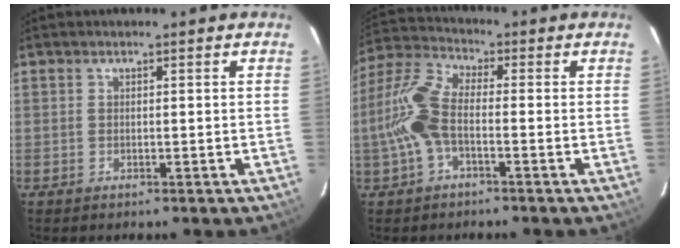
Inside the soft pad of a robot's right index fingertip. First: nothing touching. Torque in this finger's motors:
{"motor_torque": [0.95, -0.57, 0.67, 0.21]}